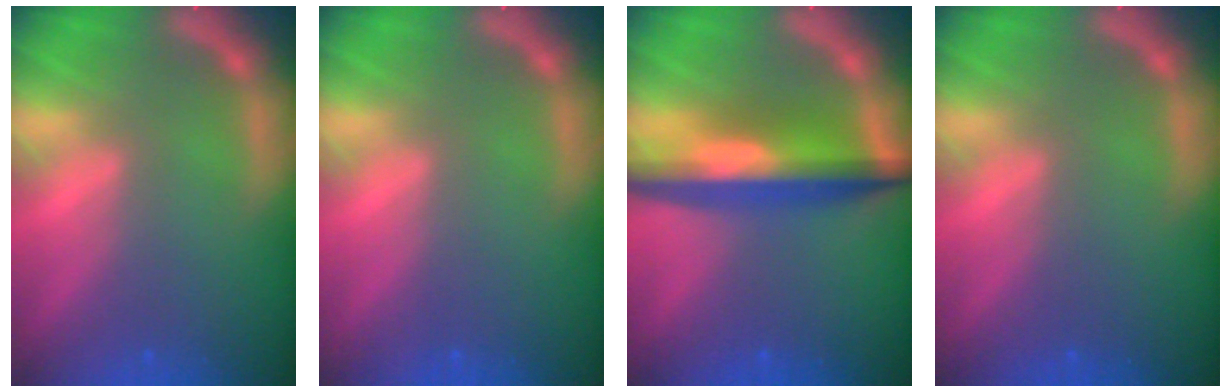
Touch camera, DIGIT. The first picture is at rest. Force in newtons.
{"total": 0.0}
{"total": 8.0}
{"total": 0.0}